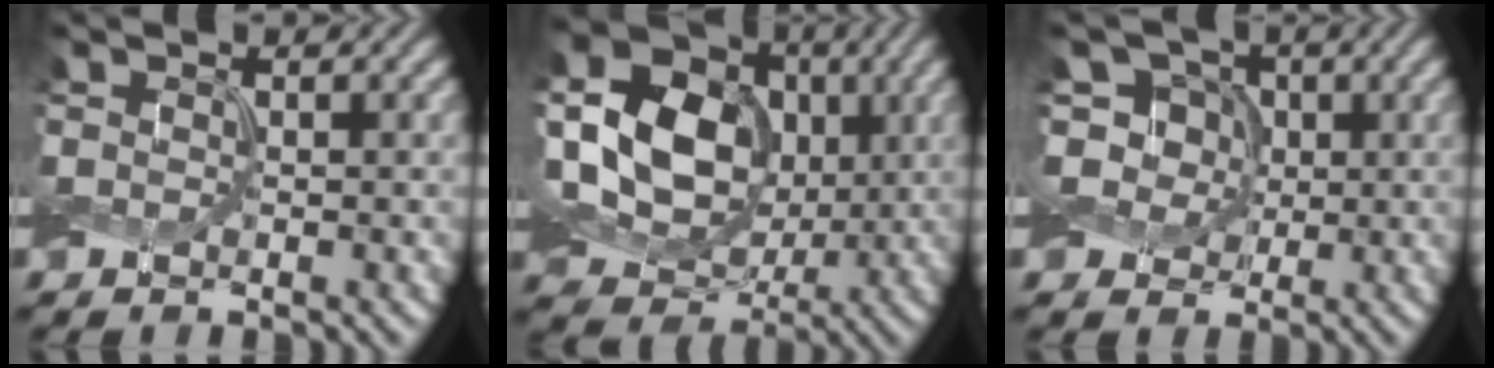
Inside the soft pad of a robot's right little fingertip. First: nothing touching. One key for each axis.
{"total": 14.6, "fx": 1.0, "fy": 11.7, "fz": 8.7, "tx": -0.198, "ty": 0.023, "tz": 0.025}
{"total": 5.8, "fx": 1.0, "fy": 5.0, "fz": 2.7, "tx": -0.061, "ty": 0.016, "tz": 0.007}